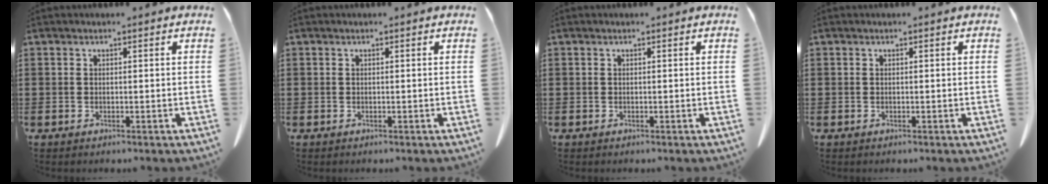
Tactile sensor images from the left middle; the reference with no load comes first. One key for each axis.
{"total": 0.0}
{"total": 0.0}
{"total": 0.0}